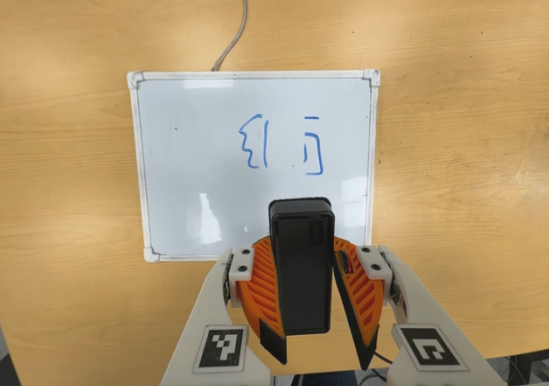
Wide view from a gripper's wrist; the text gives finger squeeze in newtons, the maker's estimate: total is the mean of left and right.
{"total": 8.8, "left": 9.4, "right": 8.2}